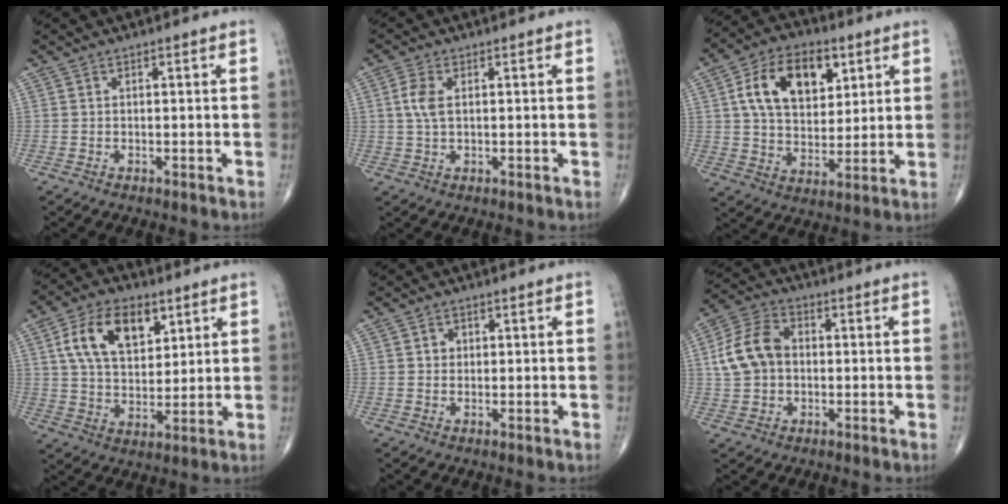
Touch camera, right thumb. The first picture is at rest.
{"total": 4.1, "force": [0.8, 2.1, 3.4], "torque": [-0.082, 0.007, 0.015]}
{"total": 15.5, "force": [5.5, 9.7, 10.8], "torque": [-0.154, -0.010, 0.097]}
{"total": 13.9, "force": [5.6, 8.2, 9.7], "torque": [-0.149, -0.013, 0.104]}
{"total": 1.9, "force": [0.4, 1.7, 0.7], "torque": [-0.001, 0.000, 0.005]}
{"total": 10.4, "force": [0.6, 7.7, 6.9], "torque": [-0.126, 0.024, 0.006]}